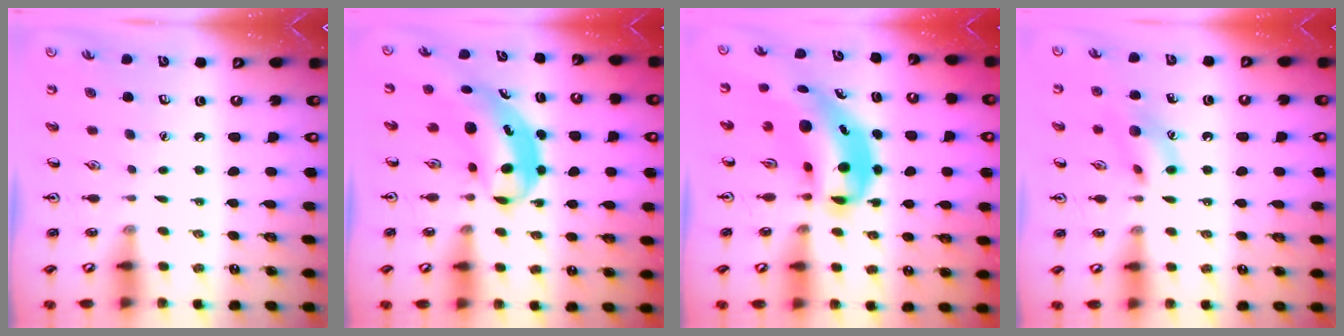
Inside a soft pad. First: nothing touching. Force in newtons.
{"total": 6.3, "press": 6.0, "slide": 1.8}
{"total": 9.5, "press": 9.1, "slide": 2.7}
{"total": 11.0, "press": 10.9, "slide": 1.6}